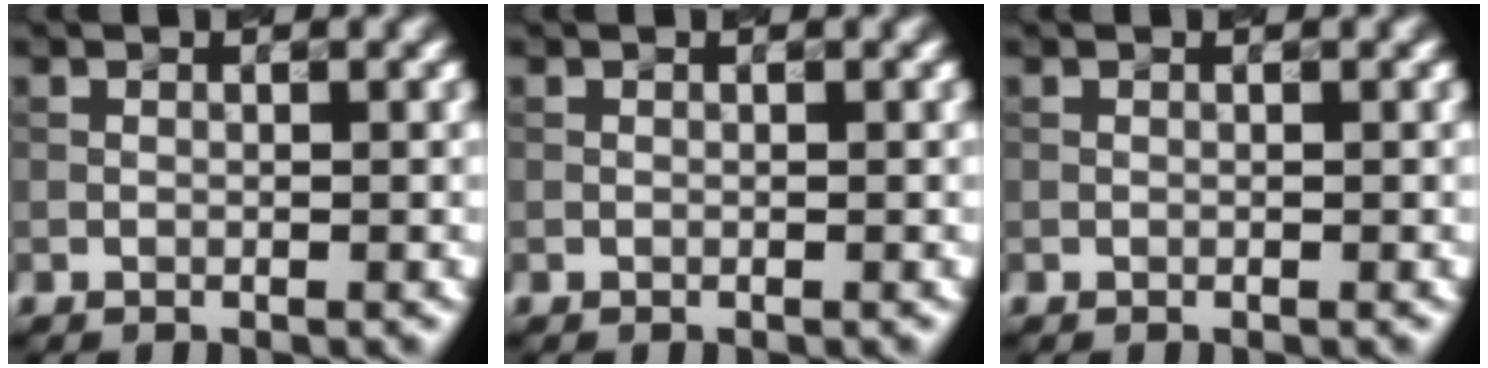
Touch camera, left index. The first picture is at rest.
{"total": 0.0}
{"total": 0.0}